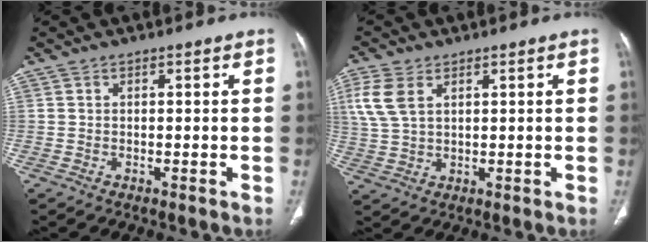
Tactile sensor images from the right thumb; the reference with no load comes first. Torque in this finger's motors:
{"motor_torque": [-0.46, 0.26, 0.70, -0.05, 0.01]}